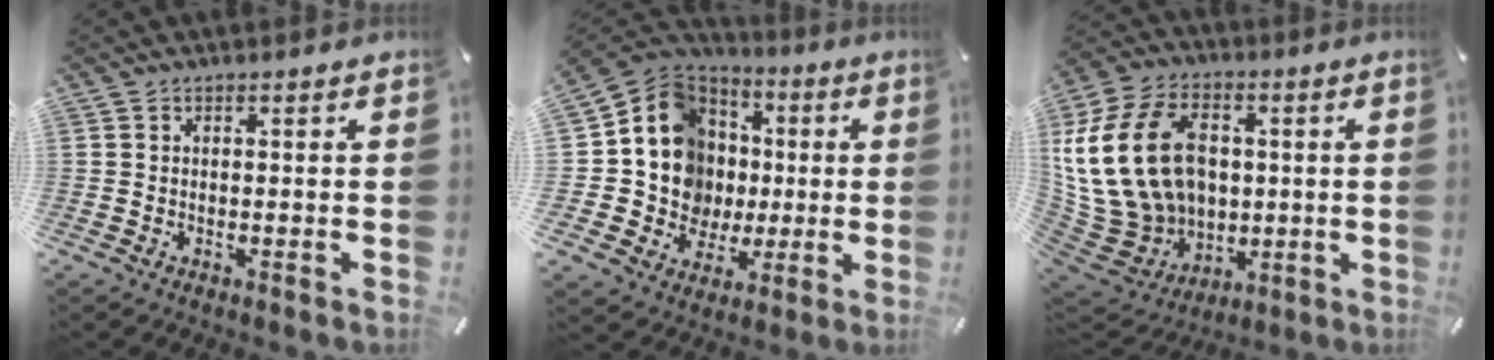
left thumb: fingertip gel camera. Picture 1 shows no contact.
{"total": 15.0, "force": [0.1, 14.2, 4.9], "torque": [-0.092, -0.017, 0.025]}
{"total": 23.3, "force": [3.1, 17.6, 15.0], "torque": [-0.315, -0.003, 0.063]}